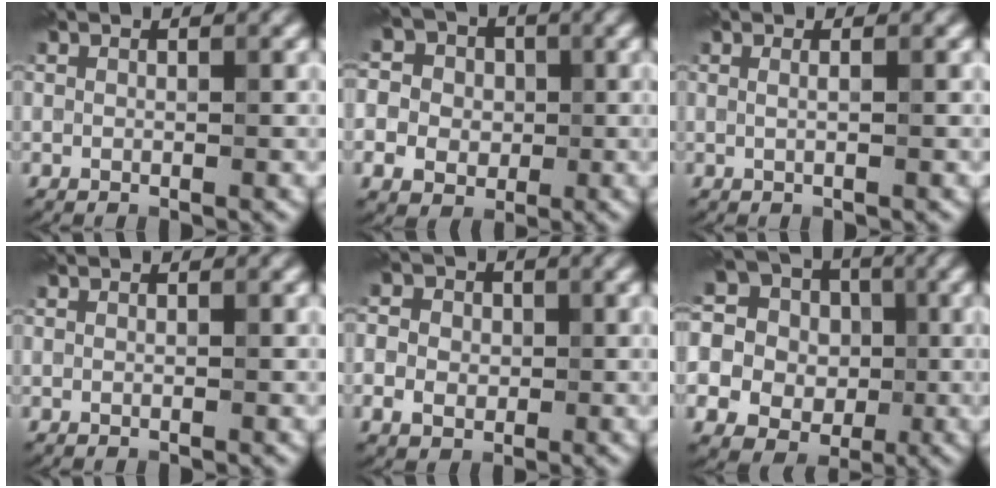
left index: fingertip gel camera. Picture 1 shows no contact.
{"total": 8.4, "force": [1.4, 7.4, 3.6], "torque": [-0.074, 0.029, -0.006]}
{"total": 1.2, "force": [0.3, 0.5, 1.0], "torque": [-0.006, -0.008, -0.007]}
{"total": 0.0}
{"total": 4.6, "force": [0.3, 3.9, 2.3], "torque": [-0.031, 0.009, -0.014]}
{"total": 18.0, "force": [-0.1, 16.9, 6.3], "torque": [-0.189, 0.008, -0.030]}